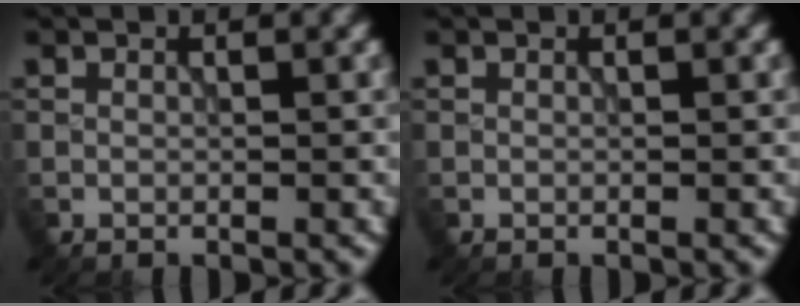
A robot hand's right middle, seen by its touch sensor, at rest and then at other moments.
{"total": 0.0}